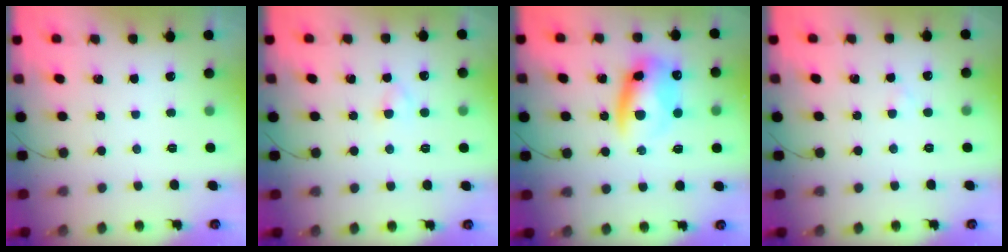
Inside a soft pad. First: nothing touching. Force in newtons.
{"total": 2.5, "press": 2.3, "slide": 1.0}
{"total": 11.4, "press": 11.1, "slide": 2.6}
{"total": 1.0, "press": 0.7, "slide": 0.6}